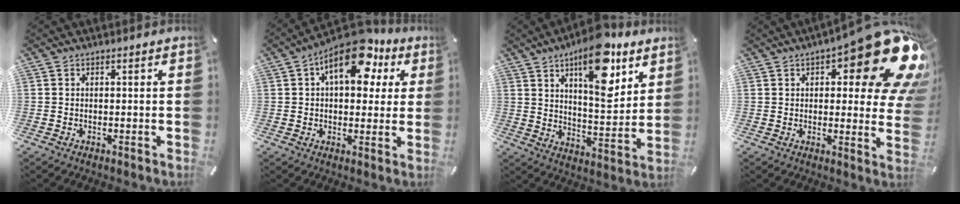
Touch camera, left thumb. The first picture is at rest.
{"total": 14.6, "force": [6.5, 8.0, 10.4], "torque": [-0.145, -0.020, 0.109]}
{"total": 16.6, "force": [9.6, 6.9, 11.7], "torque": [-0.171, -0.048, 0.157]}
{"total": 21.8, "force": [11.1, 7.4, 17.2], "torque": [-0.216, -0.078, 0.178]}